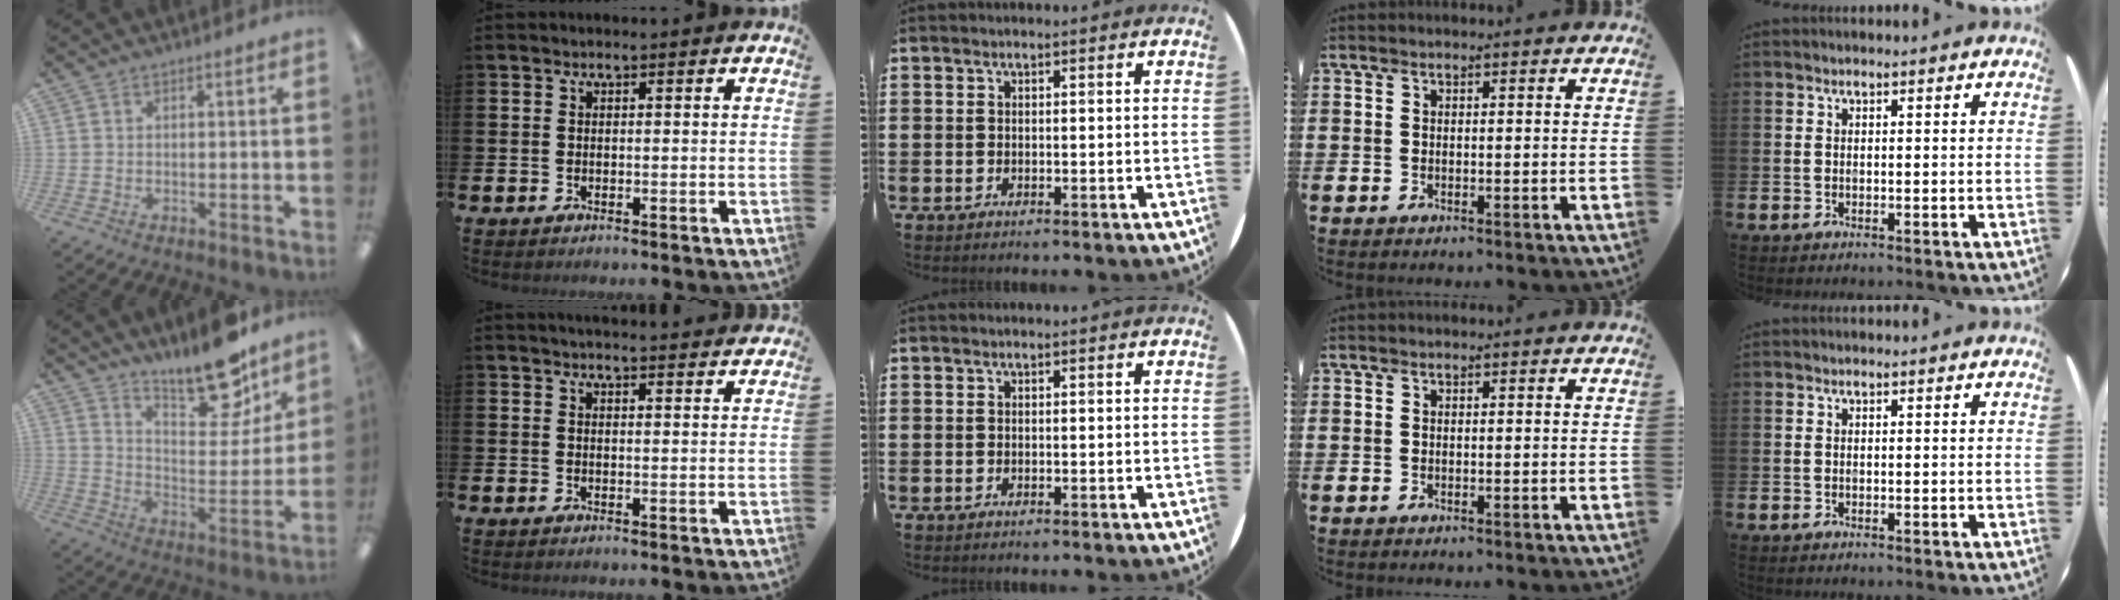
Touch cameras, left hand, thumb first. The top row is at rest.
{"thumb": {"total": 17.1, "force": [14.3, 5.2, 7.8], "torque": [-0.111, -0.106, 0.243]}, "index": {"total": 2.8, "force": [2.8, -0.2, -0.1], "torque": [0.000, -0.017, 0.049]}}